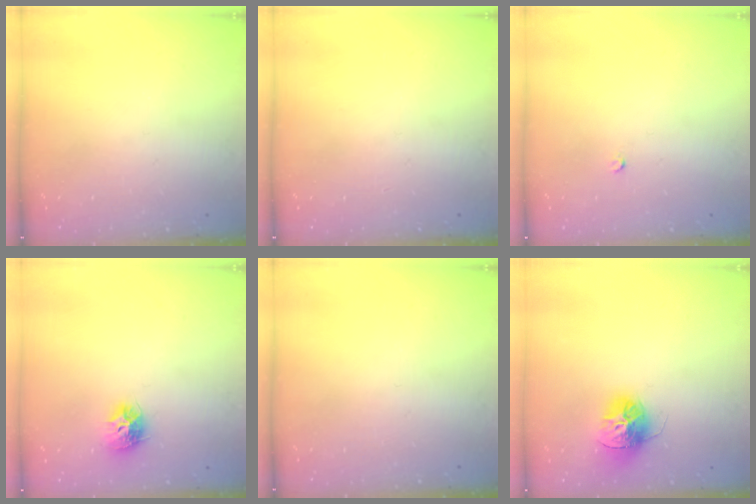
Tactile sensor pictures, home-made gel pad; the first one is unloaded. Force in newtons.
{"total": 0.0}
{"total": 2.0, "press": 2.0, "slide": 0.3}
{"total": 9.3, "press": 9.3, "slide": 0.3}
{"total": 0.0}
{"total": 15.2, "press": 15.2, "slide": 1.4}